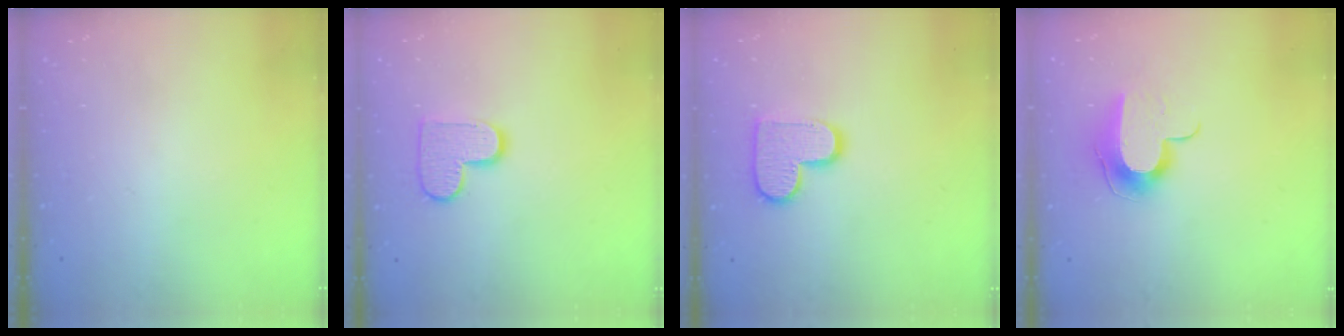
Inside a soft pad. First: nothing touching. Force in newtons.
{"total": 9.8, "press": 9.8, "slide": 0.6}
{"total": 12.0, "press": 12.0, "slide": 0.7}
{"total": 9.8, "press": 9.8, "slide": 0.6}